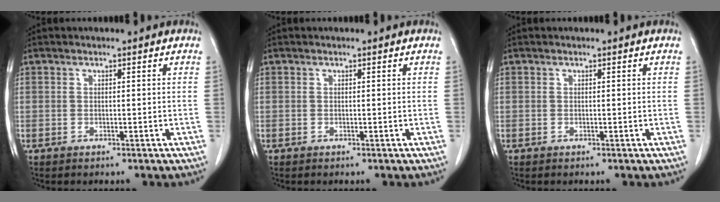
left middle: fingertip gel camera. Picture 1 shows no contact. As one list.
[{"total": 0.0}, {"total": 0.0}]